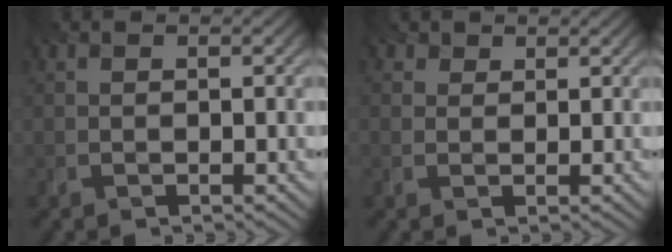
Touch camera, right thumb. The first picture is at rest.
{"total": 1.6, "force": [1.1, 1.1, 0.1], "torque": [-0.003, 0.000, 0.018]}